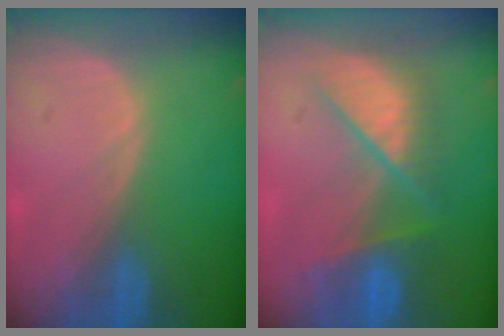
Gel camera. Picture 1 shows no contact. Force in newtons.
{"total": 7.8, "press": 7.8, "slide": 0.3}